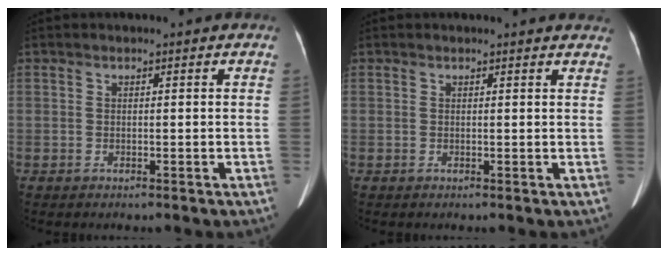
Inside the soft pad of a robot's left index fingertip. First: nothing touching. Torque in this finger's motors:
{"motor_torque": [0.30, -0.34, -0.05, 0.00]}